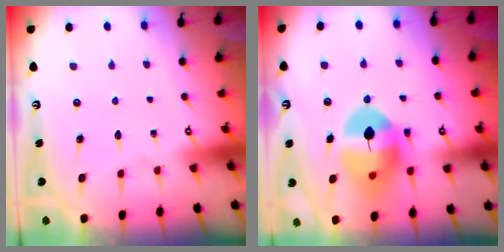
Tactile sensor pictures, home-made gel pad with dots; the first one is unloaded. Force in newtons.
{"total": 13.6, "press": 13.5, "slide": 2.0}